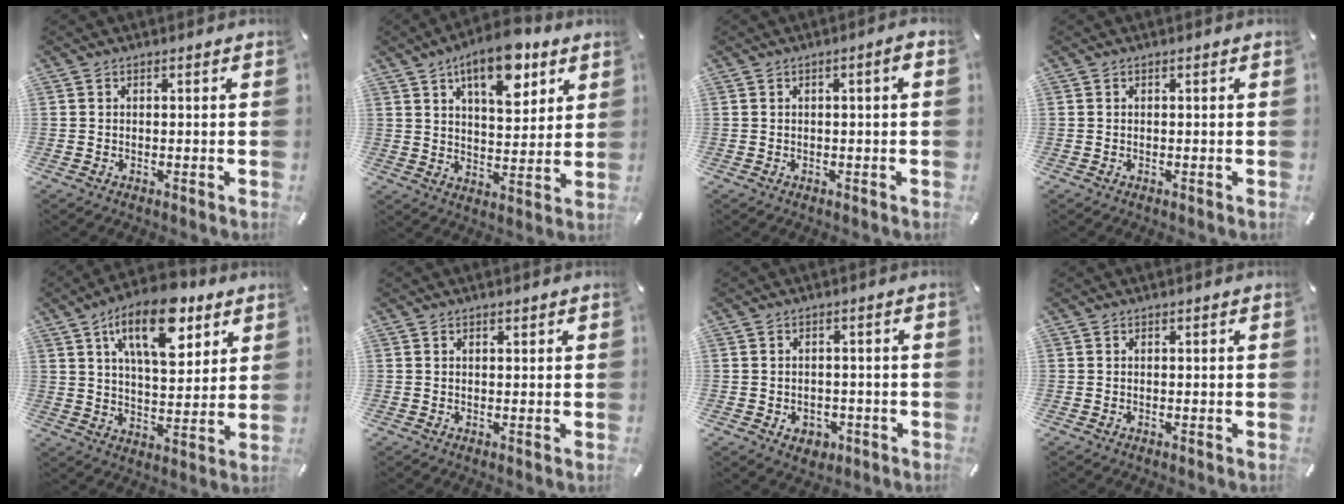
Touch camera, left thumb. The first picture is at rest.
{"total": 13.3, "force": [7.8, 6.3, 8.8], "torque": [-0.122, -0.031, 0.133]}
{"total": 2.2, "force": [0.0, 0.3, 2.2], "torque": [-0.036, 0.002, -0.002]}
{"total": 0.0}
{"total": 16.0, "force": [8.9, 7.6, 10.8], "torque": [-0.166, -0.030, 0.148]}
{"total": 0.6, "force": [0.4, 0.3, 0.3], "torque": [-0.006, 0.000, 0.008]}
{"total": 3.8, "force": [-1.3, 3.2, 1.6], "torque": [-0.010, -0.001, -0.025]}
{"total": 0.0}